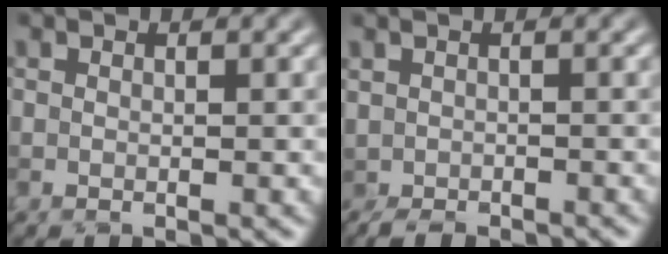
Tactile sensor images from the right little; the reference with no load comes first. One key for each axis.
{"total": 1.9, "fx": -1.9, "fy": 0.3, "fz": 0.3, "tx": 0.000, "ty": -0.005, "tz": -0.028}